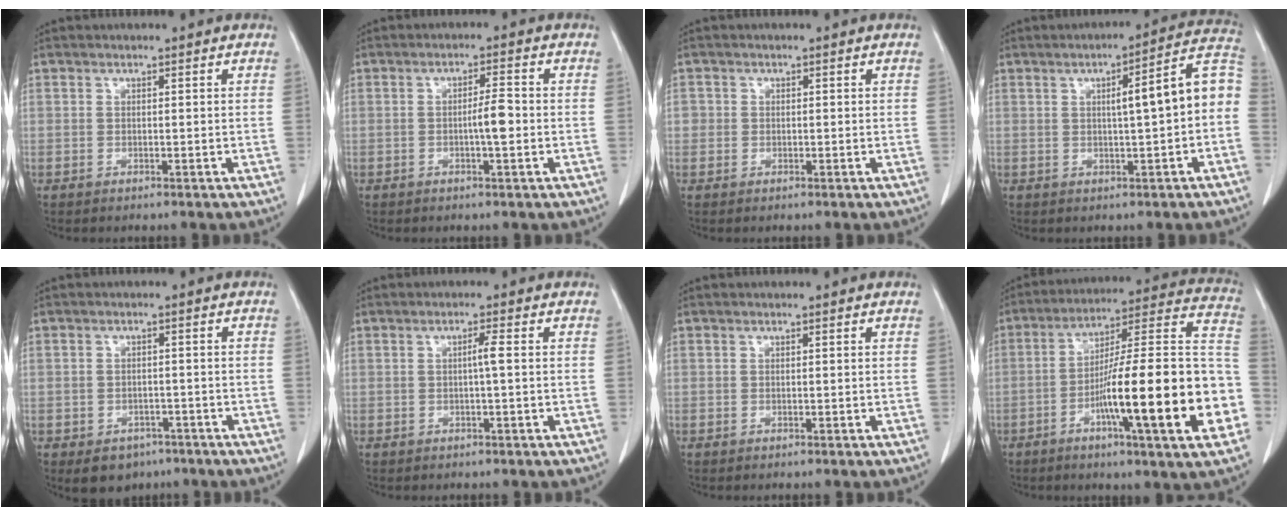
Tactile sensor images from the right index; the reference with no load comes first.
{"total": 3.4, "force": [-0.6, 0.3, 3.3], "torque": [-0.056, 0.002, -0.009]}
{"total": 1.4, "force": [0.0, 1.4, 0.2], "torque": [0.007, 0.005, -0.001]}
{"total": 9.6, "force": [0.1, 0.8, 9.6], "torque": [-0.124, 0.030, -0.003]}
{"total": 4.8, "force": [-3.0, 3.6, 1.3], "torque": [-0.013, 0.007, -0.033]}
{"total": 1.6, "force": [-0.1, -0.3, 1.6], "torque": [-0.030, 0.001, -0.001]}
{"total": 0.0}
{"total": 24.6, "force": [-7.0, 1.4, 23.5], "torque": [-0.287, 0.007, -0.109]}